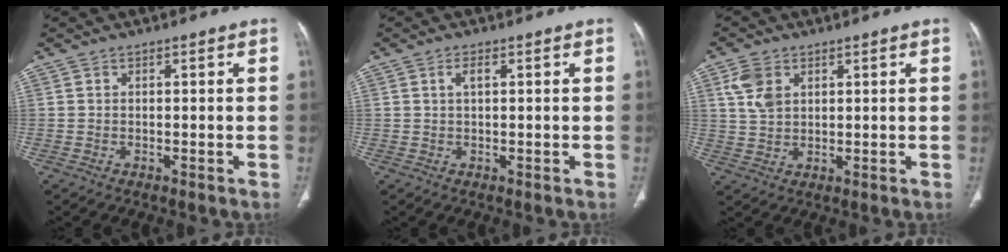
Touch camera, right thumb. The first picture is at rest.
{"total": 1.9, "force": [0.6, 0.8, 1.7], "torque": [-0.034, 0.005, 0.013]}
{"total": 5.7, "force": [2.2, 3.8, 3.5], "torque": [-0.064, -0.001, 0.051]}